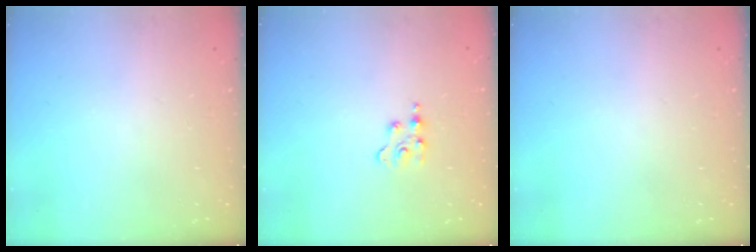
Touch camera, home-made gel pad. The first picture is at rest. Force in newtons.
{"total": 2.3, "press": 2.3, "slide": 0.3}
{"total": 0.0}